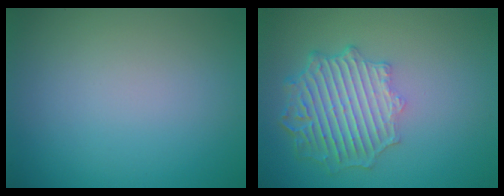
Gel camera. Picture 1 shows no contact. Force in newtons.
{"total": 6.4, "press": 4.9, "slide": 4.1}